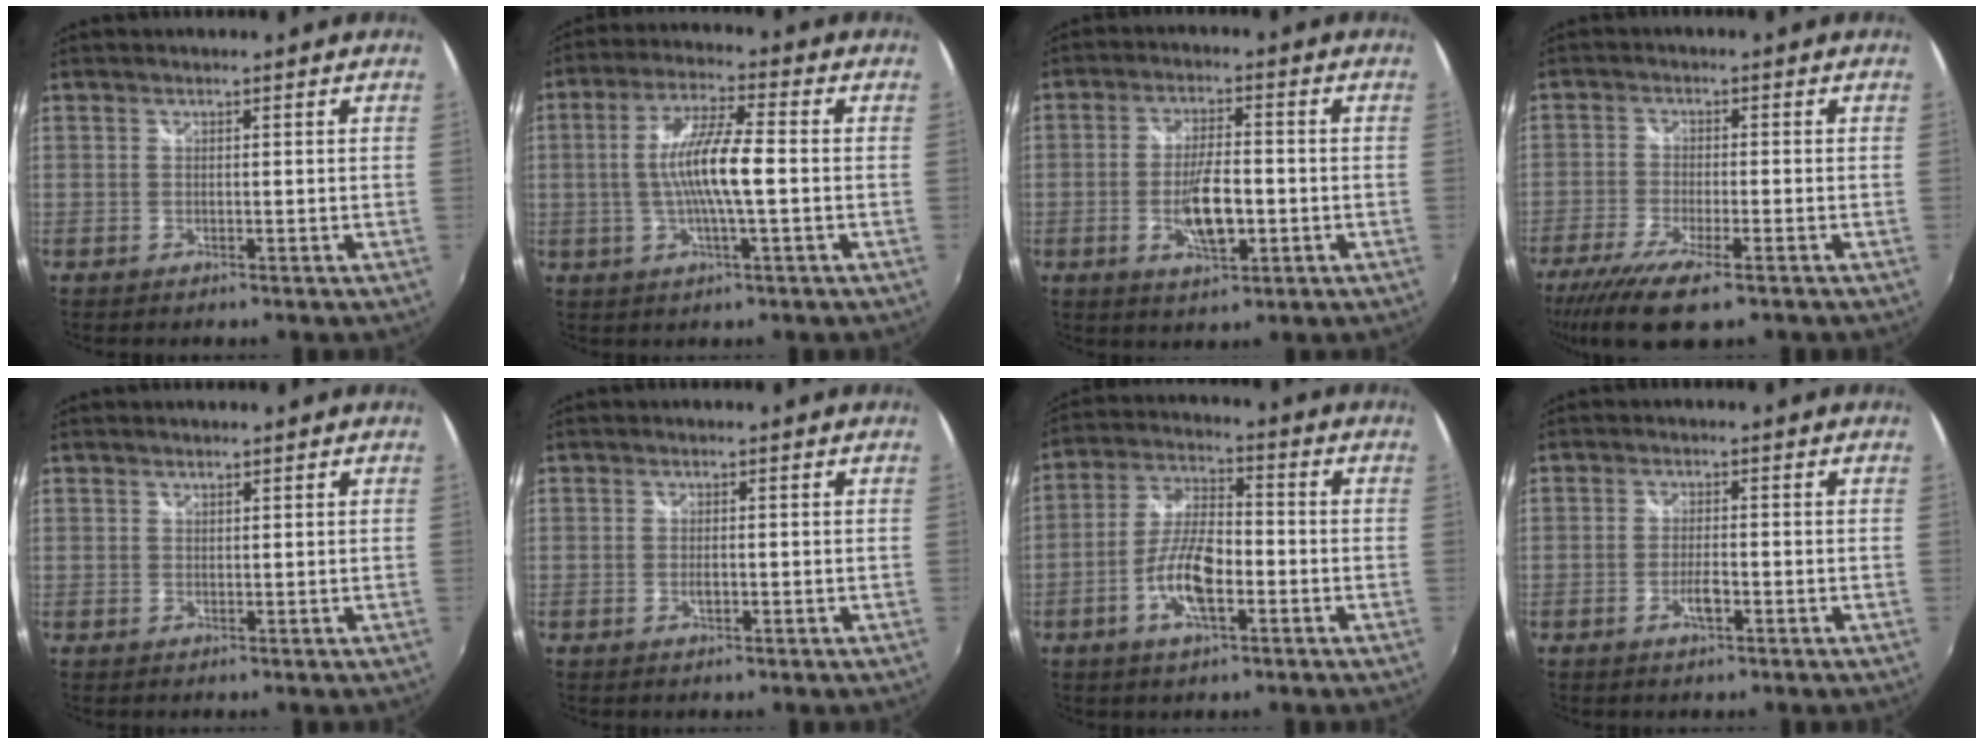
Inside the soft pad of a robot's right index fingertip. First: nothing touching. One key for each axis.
{"total": 10.2, "fx": -0.9, "fy": 1.2, "fz": 10.1, "tx": -0.197, "ty": 0.003, "tz": -0.018}
{"total": 8.3, "fx": -2.0, "fy": 2.9, "fz": 7.5, "tx": -0.145, "ty": -0.001, "tz": -0.031}
{"total": 10.9, "fx": -7.4, "fy": 2.4, "fz": 7.7, "tx": -0.175, "ty": -0.040, "tz": -0.135}
{"total": 0.8, "fx": 0.5, "fy": 0.6, "fz": -0.1, "tx": 0.003, "ty": 0.002, "tz": 0.008}
{"total": 1.6, "fx": -0.3, "fy": 0.6, "fz": 1.4, "tx": -0.026, "ty": 0.002, "tz": -0.003}
{"total": 10.0, "fx": -3.6, "fy": 3.5, "fz": 8.7, "tx": -0.180, "ty": 0.007, "tz": -0.066}
{"total": 2.9, "fx": -1.2, "fy": 0.8, "fz": 2.5, "tx": -0.053, "ty": 0.002, "tz": -0.023}